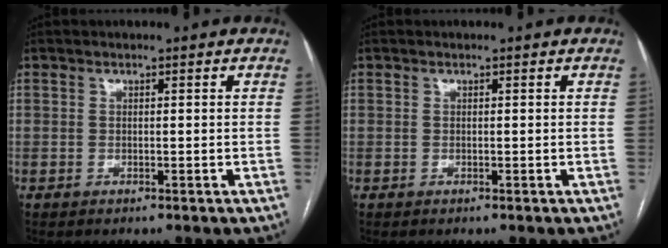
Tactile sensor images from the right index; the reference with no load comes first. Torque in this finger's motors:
{"motor_torque": [0.00, 0.00, 0.00, 0.00]}